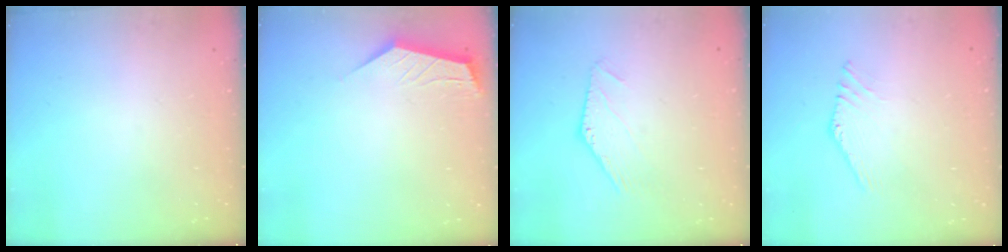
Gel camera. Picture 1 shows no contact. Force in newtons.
{"total": 2.6, "press": 2.6, "slide": 0.4}
{"total": 0.0}
{"total": 1.8, "press": 1.7, "slide": 0.2}